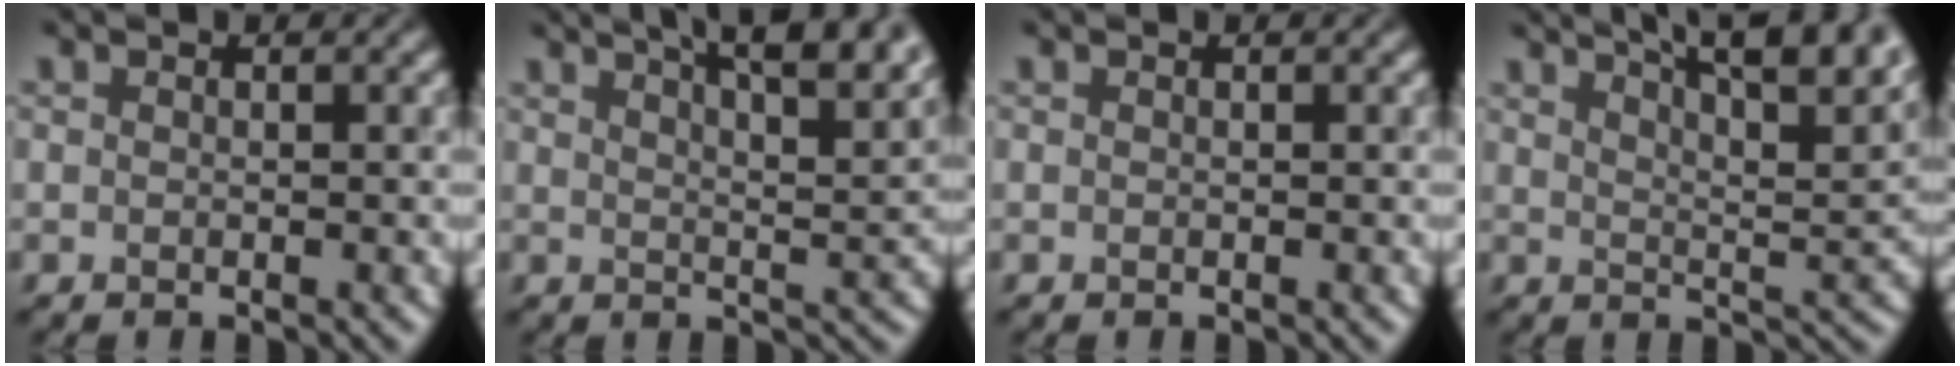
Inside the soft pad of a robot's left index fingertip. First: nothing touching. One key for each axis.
{"total": 12.4, "fx": 8.3, "fy": 4.1, "fz": 8.2, "tx": -0.073, "ty": 0.040, "tz": 0.080}
{"total": 0.0}
{"total": 13.5, "fx": 9.6, "fy": 4.2, "fz": 8.5, "tx": -0.083, "ty": 0.035, "tz": 0.094}